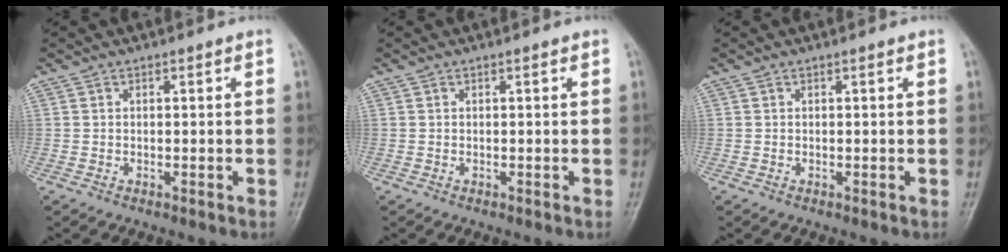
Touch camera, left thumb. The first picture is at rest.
{"total": 0.0}
{"total": 0.0}